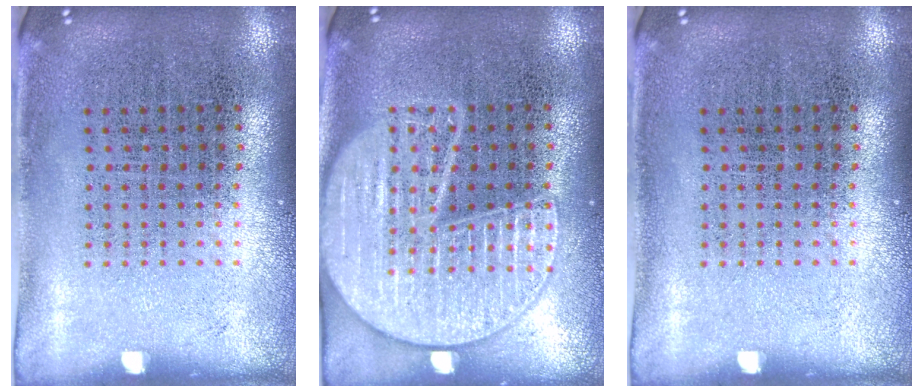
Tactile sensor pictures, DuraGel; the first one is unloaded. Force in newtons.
{"total": 2.7, "press": 2.7, "slide": 0.2}
{"total": 0.0}